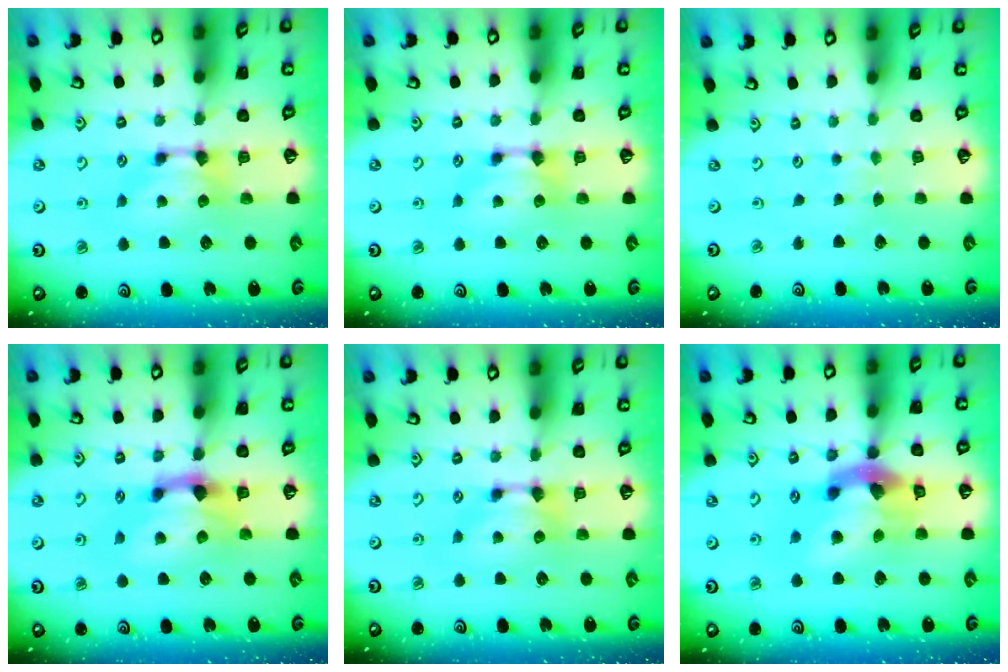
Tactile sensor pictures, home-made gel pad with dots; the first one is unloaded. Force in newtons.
{"total": 0.0}
{"total": 4.5, "press": 4.5, "slide": 0.1}
{"total": 2.4, "press": 1.6, "slide": 1.7}
{"total": 0.0}
{"total": 8.2, "press": 7.7, "slide": 2.8}